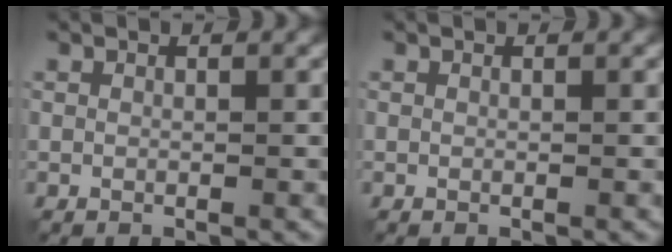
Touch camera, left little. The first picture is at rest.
{"total": 0.0}